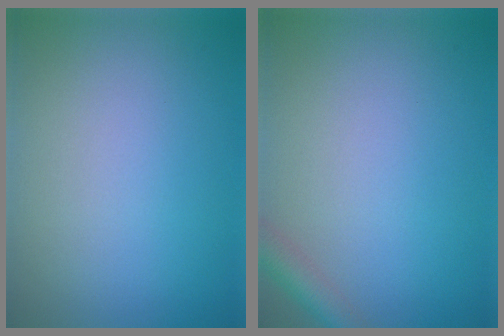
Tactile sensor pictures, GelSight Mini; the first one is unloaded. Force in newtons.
{"total": 2.3, "press": 2.3, "slide": 0.1}